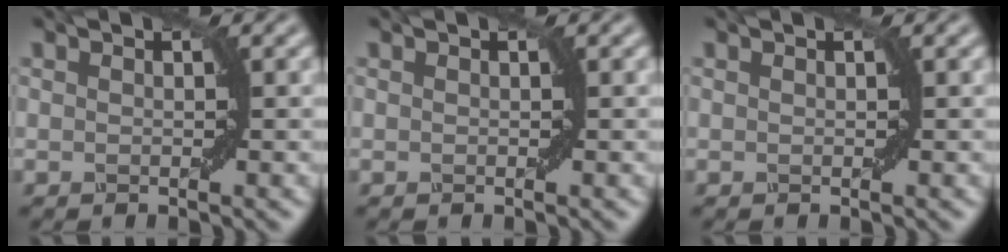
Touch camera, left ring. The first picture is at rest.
{"total": 0.0}
{"total": 0.0}